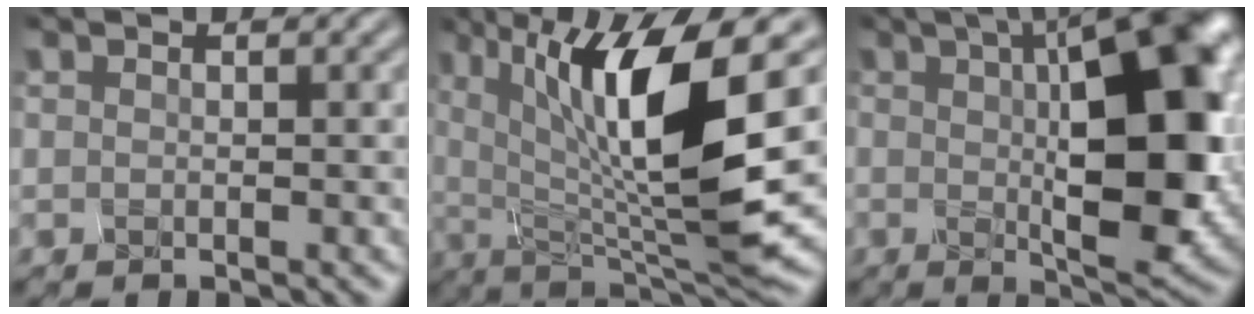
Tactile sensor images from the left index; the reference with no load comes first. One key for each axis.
{"total": 10.8, "fx": 1.3, "fy": 2.2, "fz": 10.5, "tx": -0.200, "ty": -0.011, "tz": 0.051}
{"total": 13.8, "fx": 1.3, "fy": 4.4, "fz": 13.0, "tx": -0.168, "ty": 0.011, "tz": 0.033}